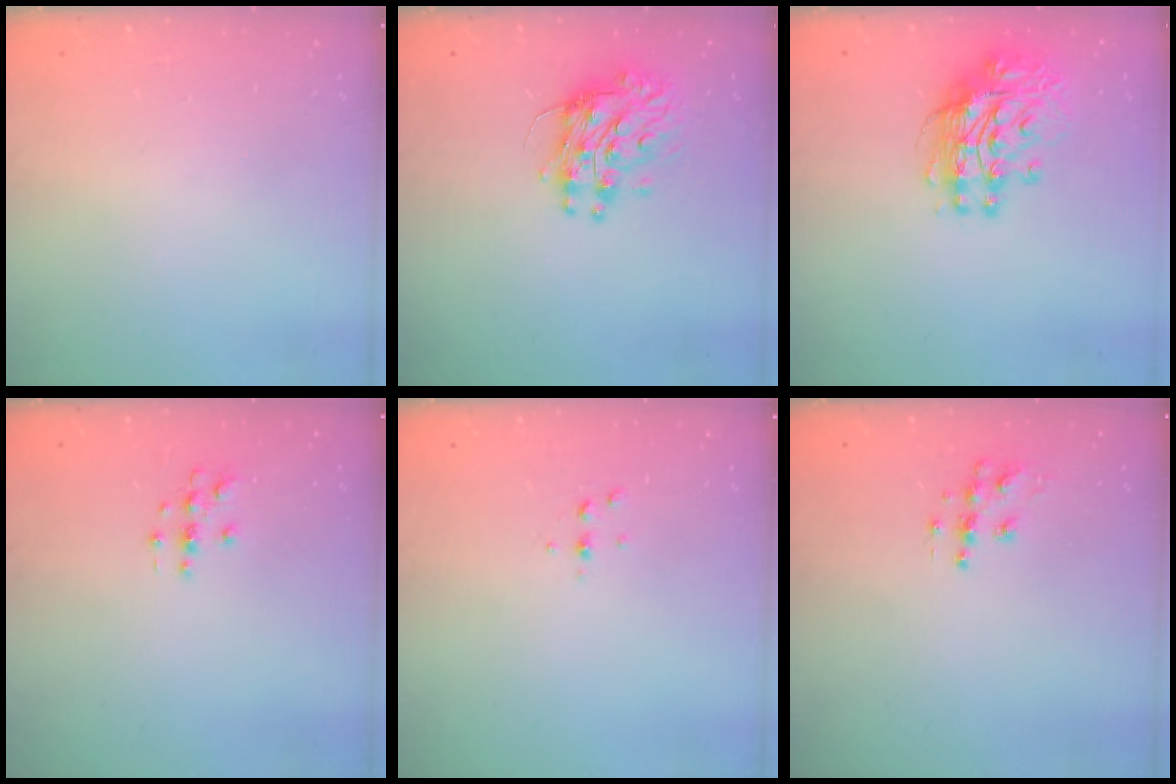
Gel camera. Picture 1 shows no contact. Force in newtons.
{"total": 10.1, "press": 10.1, "slide": 1.0}
{"total": 12.3, "press": 12.2, "slide": 1.1}
{"total": 2.9, "press": 2.9, "slide": 0.3}
{"total": 2.6, "press": 2.6, "slide": 0.3}
{"total": 7.3, "press": 7.3, "slide": 0.2}